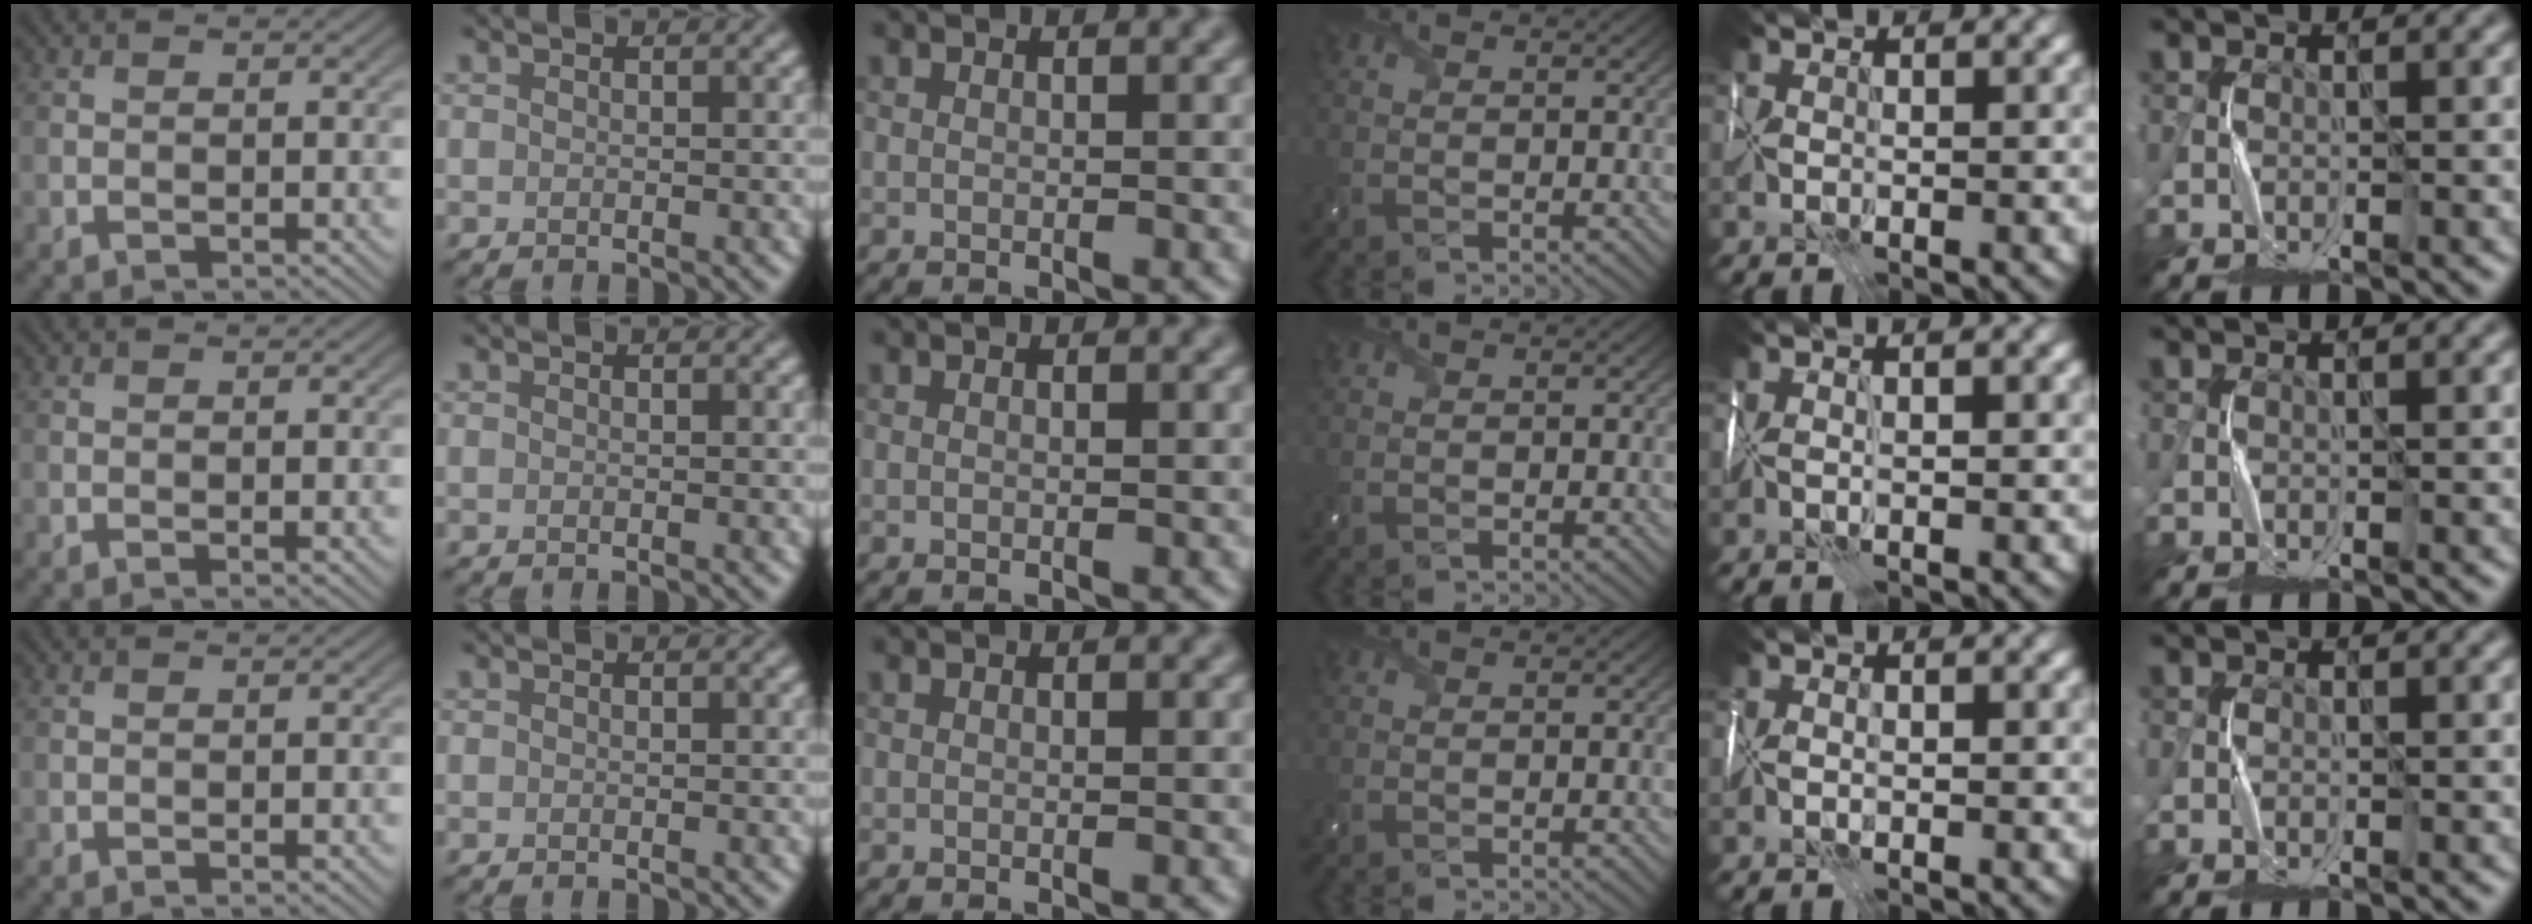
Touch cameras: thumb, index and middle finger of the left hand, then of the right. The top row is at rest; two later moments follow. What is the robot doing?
{"motion": "wrap", "object": "scarf"}